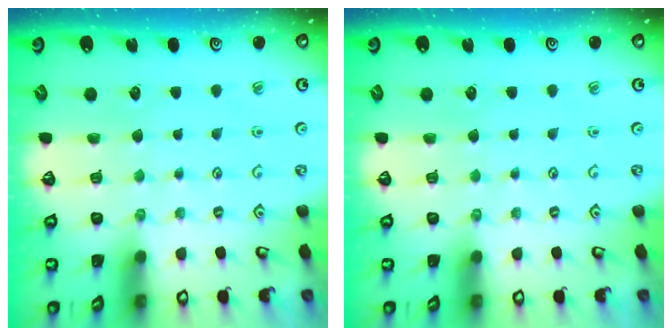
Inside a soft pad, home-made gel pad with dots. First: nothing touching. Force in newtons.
{"total": 0.0}